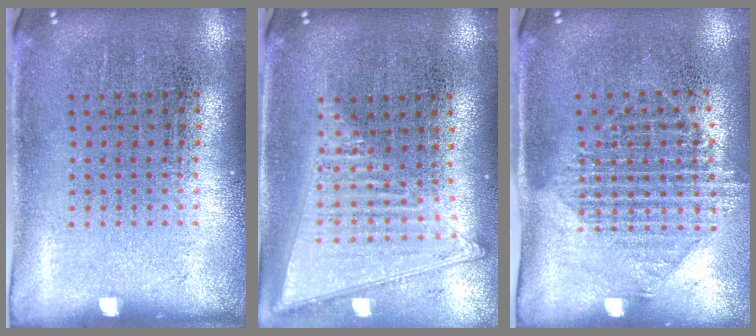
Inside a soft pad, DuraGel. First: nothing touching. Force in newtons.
{"total": 1.7, "press": 1.6, "slide": 0.6}
{"total": 1.5, "press": 1.3, "slide": 0.9}